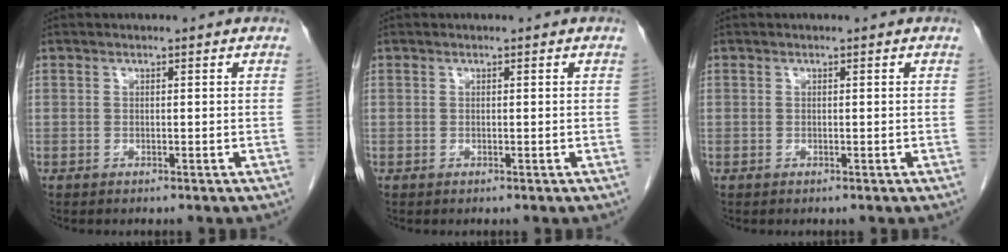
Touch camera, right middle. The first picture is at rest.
{"total": 0.0}
{"total": 0.0}